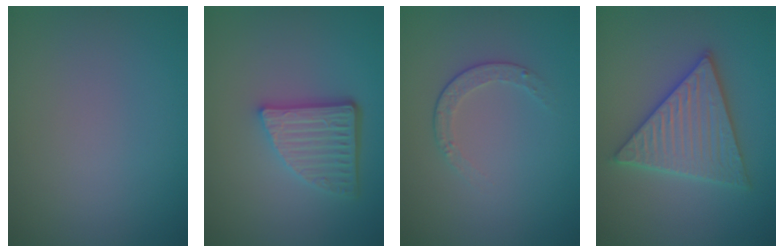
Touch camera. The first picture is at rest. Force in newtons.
{"total": 4.6, "press": 3.4, "slide": 3.1}
{"total": 1.6, "press": 1.2, "slide": 1.1}
{"total": 5.6, "press": 5.6, "slide": 0.5}